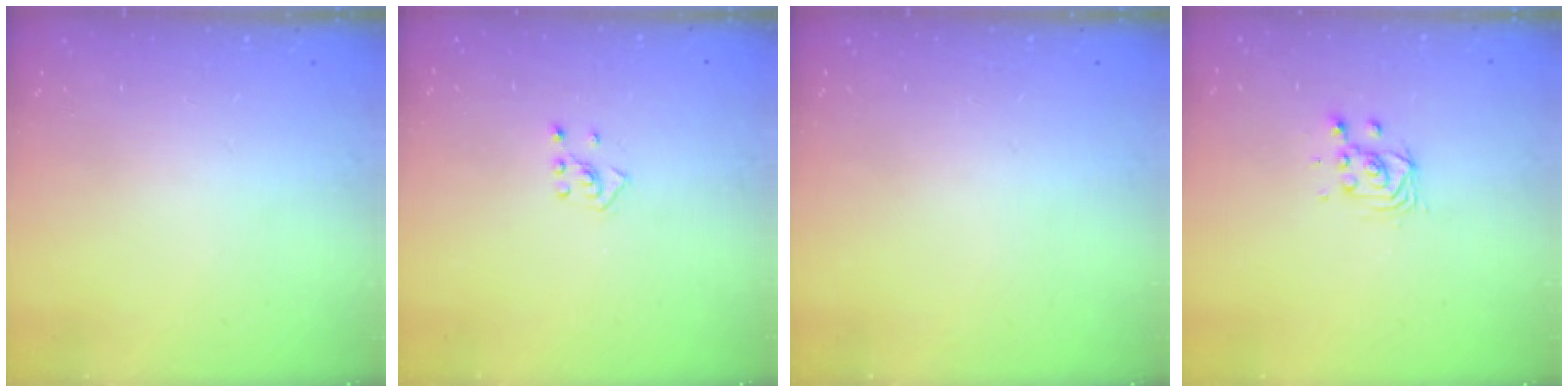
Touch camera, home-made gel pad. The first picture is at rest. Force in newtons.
{"total": 2.5, "press": 2.4, "slide": 0.7}
{"total": 0.0}
{"total": 3.5, "press": 3.5, "slide": 0.2}